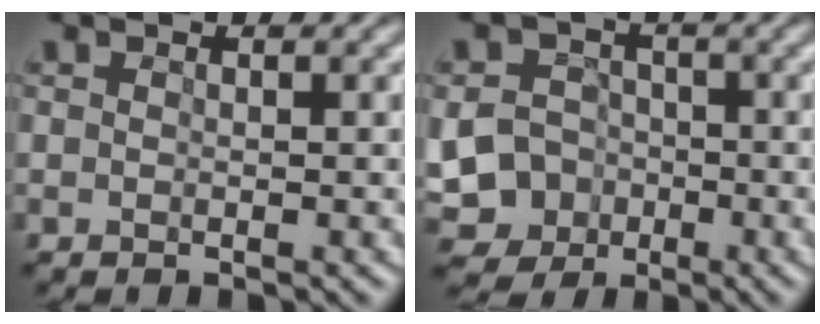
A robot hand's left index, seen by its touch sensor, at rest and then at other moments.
{"total": 11.1, "force": [-3.8, 10.1, 2.8], "torque": [-0.105, -0.018, -0.070]}